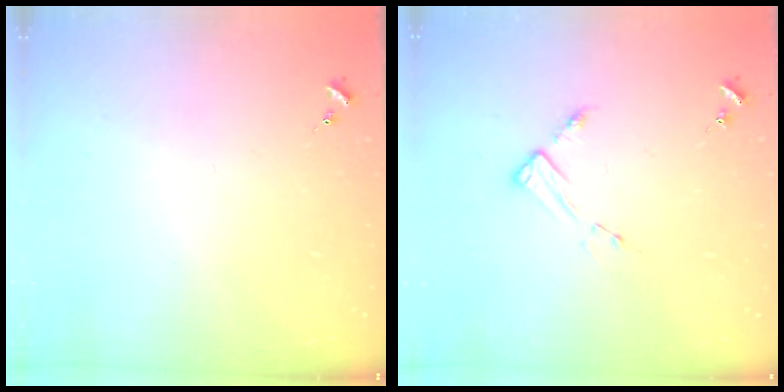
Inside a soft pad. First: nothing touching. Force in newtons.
{"total": 3.4, "press": 3.4, "slide": 0.4}